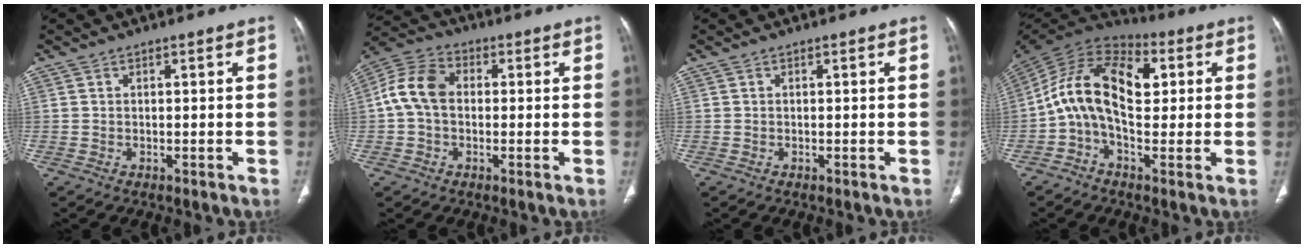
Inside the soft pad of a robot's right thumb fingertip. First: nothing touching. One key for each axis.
{"total": 9.2, "fx": 0.2, "fy": 6.7, "fz": 6.3, "tx": -0.120, "ty": 0.029, "tz": -0.007}
{"total": 0.0}
{"total": 16.0, "fx": 1.3, "fy": 9.4, "fz": 12.9, "tx": -0.212, "ty": 0.036, "tz": 0.012}